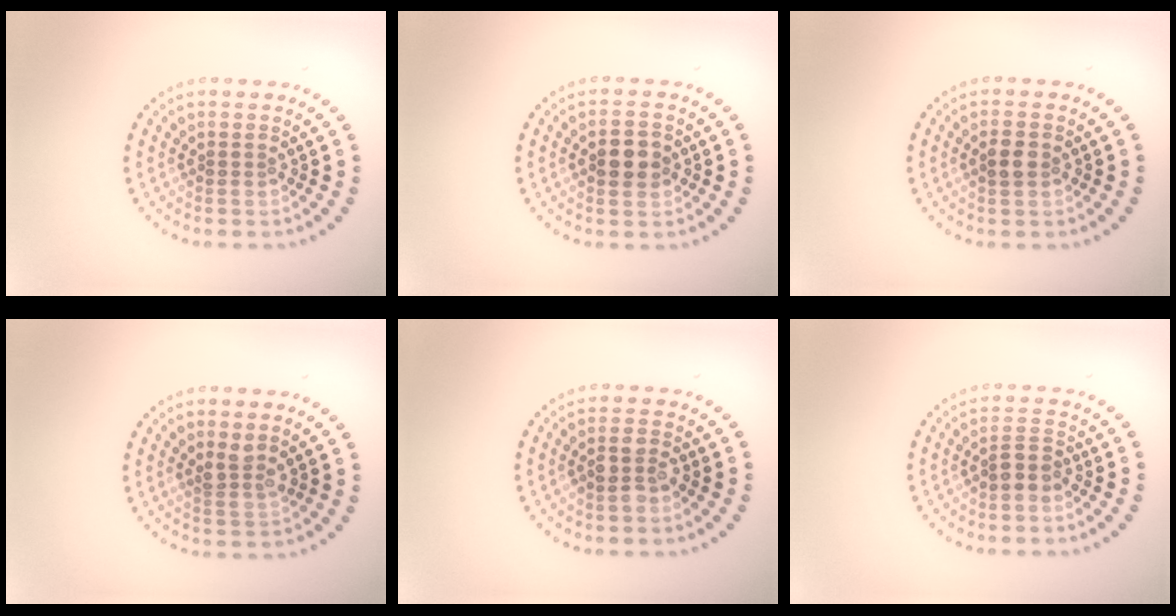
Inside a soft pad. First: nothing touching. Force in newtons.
{"total": 2.8, "press": 2.8, "slide": 0.2}
{"total": 1.7, "press": 1.7, "slide": 0.1}
{"total": 1.7, "press": 1.5, "slide": 0.8}
{"total": 2.3, "press": 2.1, "slide": 0.9}
{"total": 1.8, "press": 1.5, "slide": 0.9}